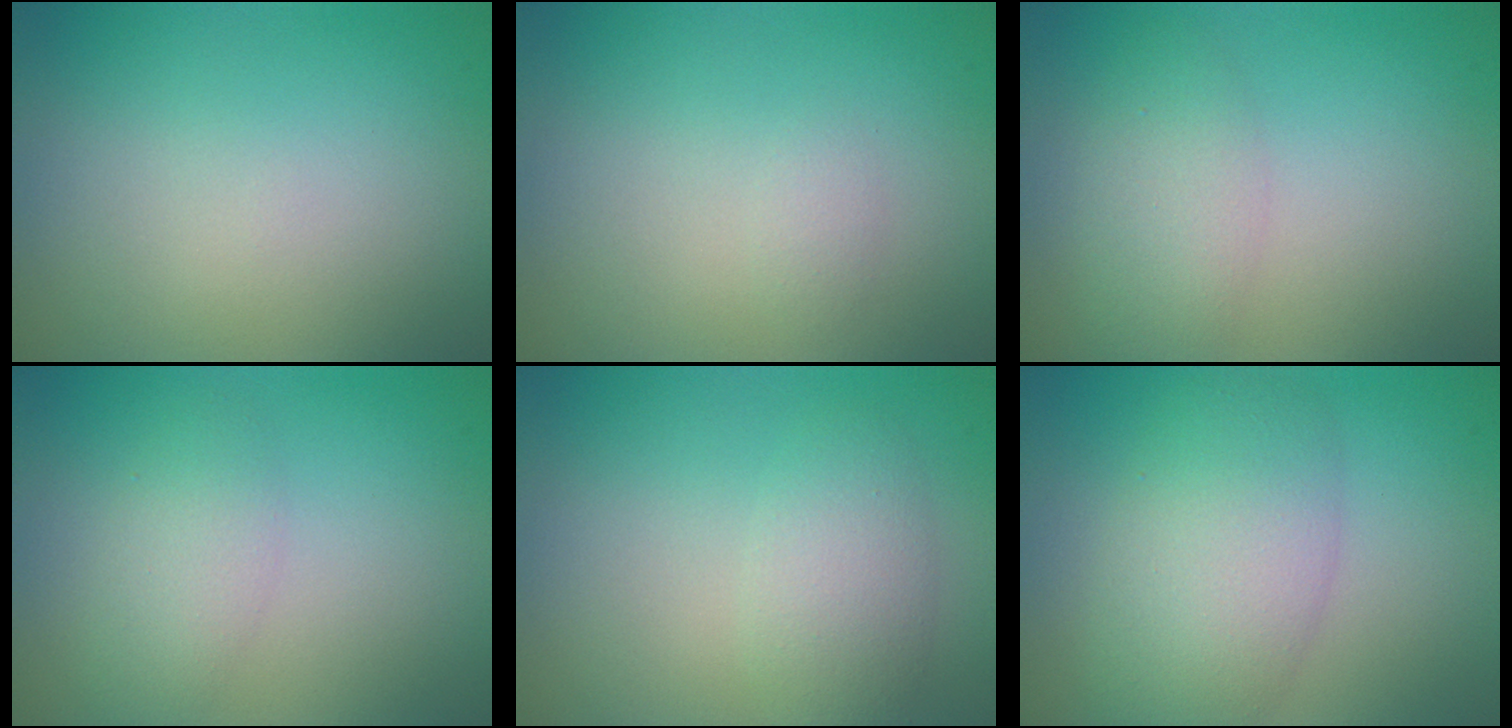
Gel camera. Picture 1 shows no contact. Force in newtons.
{"total": 0.7, "press": 0.7, "slide": 0.0}
{"total": 2.8, "press": 2.8, "slide": 0.2}
{"total": 2.4, "press": 2.4, "slide": 0.1}
{"total": 2.6, "press": 2.6, "slide": 0.1}
{"total": 5.9, "press": 5.9, "slide": 0.1}